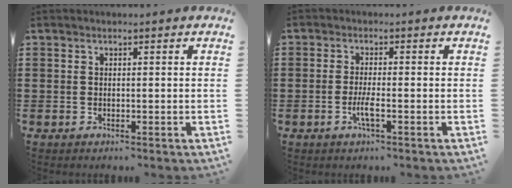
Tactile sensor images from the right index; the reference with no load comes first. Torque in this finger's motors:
{"motor_torque": [2.13, 0.01, 0.68, 0.04]}